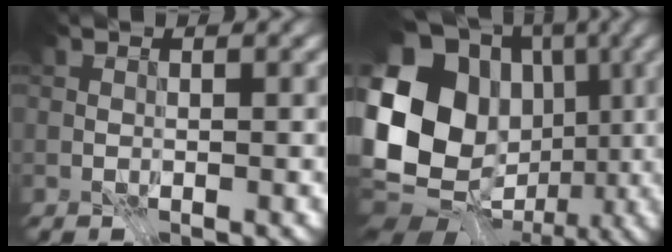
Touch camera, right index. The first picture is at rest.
{"total": 18.3, "force": [0.2, 15.3, 10.0], "torque": [-0.206, 0.018, -0.007]}